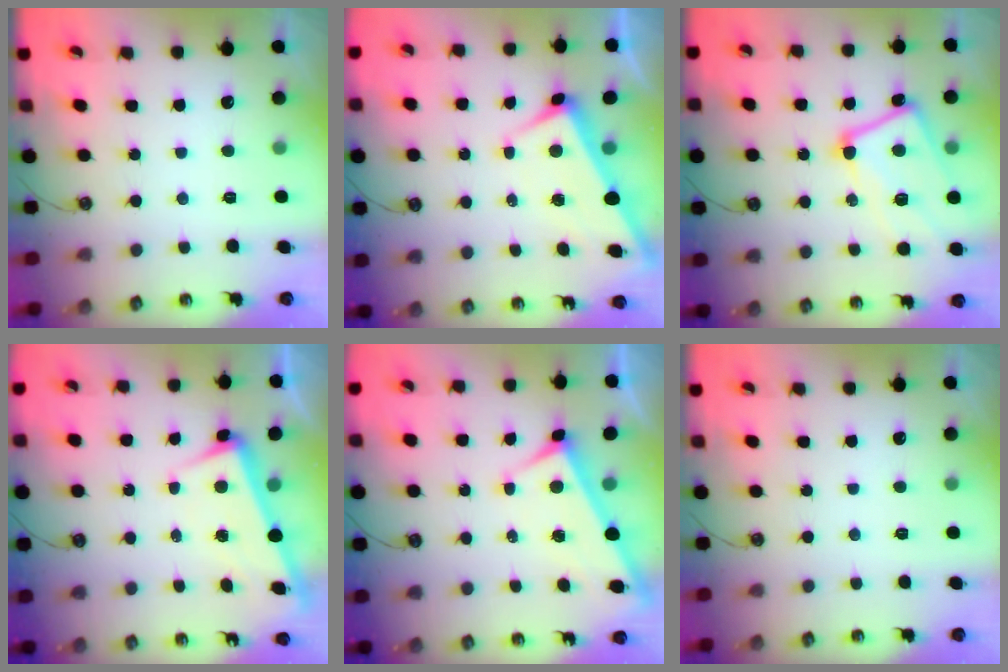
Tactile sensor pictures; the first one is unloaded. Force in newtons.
{"total": 2.8, "press": 2.8, "slide": 0.6}
{"total": 10.5, "press": 10.3, "slide": 1.8}
{"total": 3.0, "press": 2.8, "slide": 1.0}
{"total": 3.6, "press": 3.5, "slide": 0.5}
{"total": 0.0}